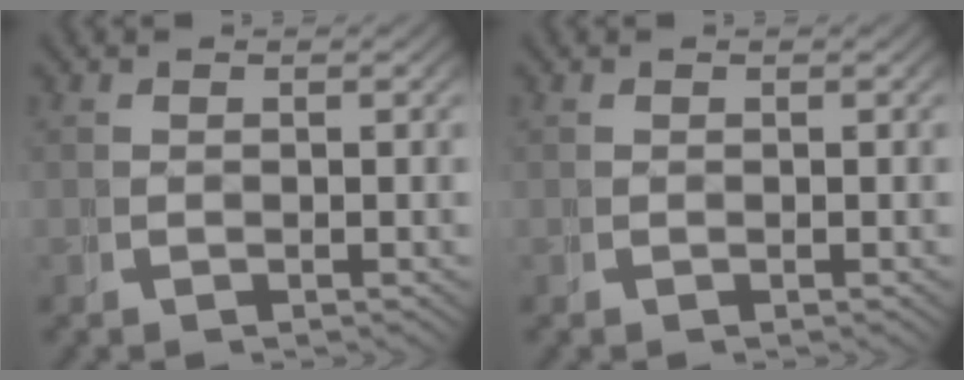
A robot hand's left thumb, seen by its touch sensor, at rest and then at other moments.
{"total": 0.0}